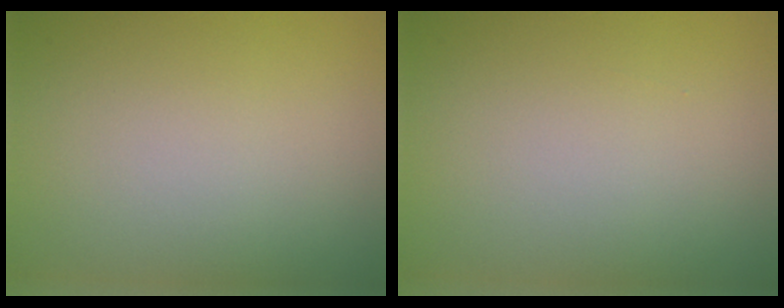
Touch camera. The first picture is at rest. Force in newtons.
{"total": 0.0}